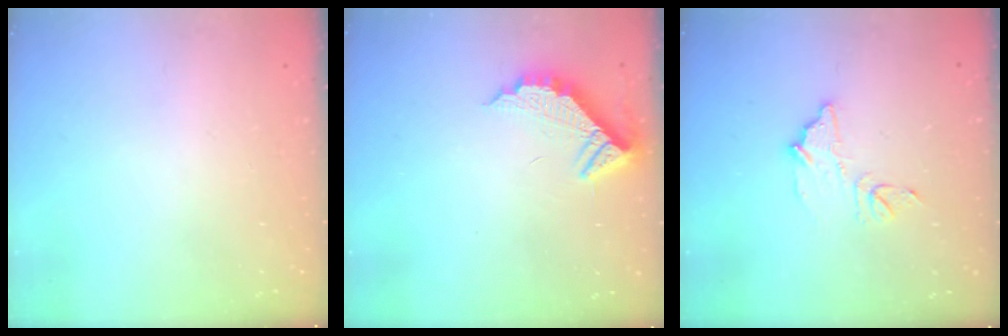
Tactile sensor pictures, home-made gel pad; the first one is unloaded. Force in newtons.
{"total": 9.6, "press": 9.6, "slide": 0.4}
{"total": 10.0, "press": 10.0, "slide": 0.7}